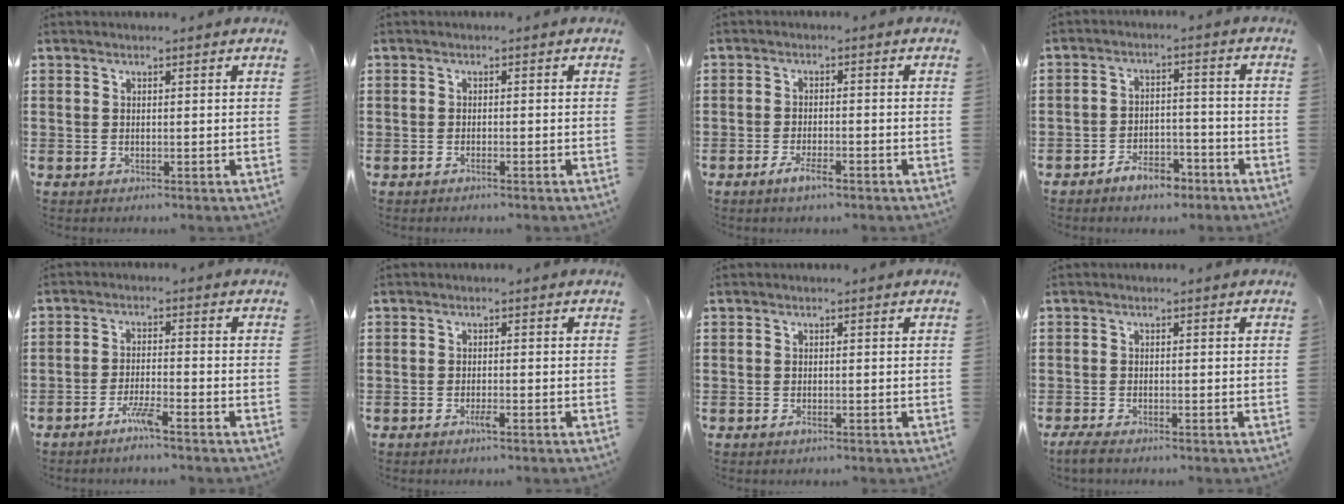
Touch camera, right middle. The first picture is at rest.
{"total": 0.7, "force": [-0.5, 0.0, 0.5], "torque": [-0.012, -0.004, -0.008]}
{"total": 3.2, "force": [-2.2, 1.0, 2.2], "torque": [-0.041, 0.002, -0.042]}
{"total": 5.4, "force": [-4.7, 2.0, 1.8], "torque": [-0.033, 0.015, -0.091]}
{"total": 3.8, "force": [-2.7, 0.1, 2.7], "torque": [-0.060, -0.004, -0.052]}
{"total": 1.5, "force": [-0.9, 0.1, 1.2], "torque": [-0.023, -0.004, -0.015]}
{"total": 0.9, "force": [-0.6, 0.4, 0.5], "torque": [-0.012, -0.004, -0.011]}
{"total": 1.8, "force": [-1.5, 0.4, 0.8], "torque": [-0.022, 0.001, -0.033]}